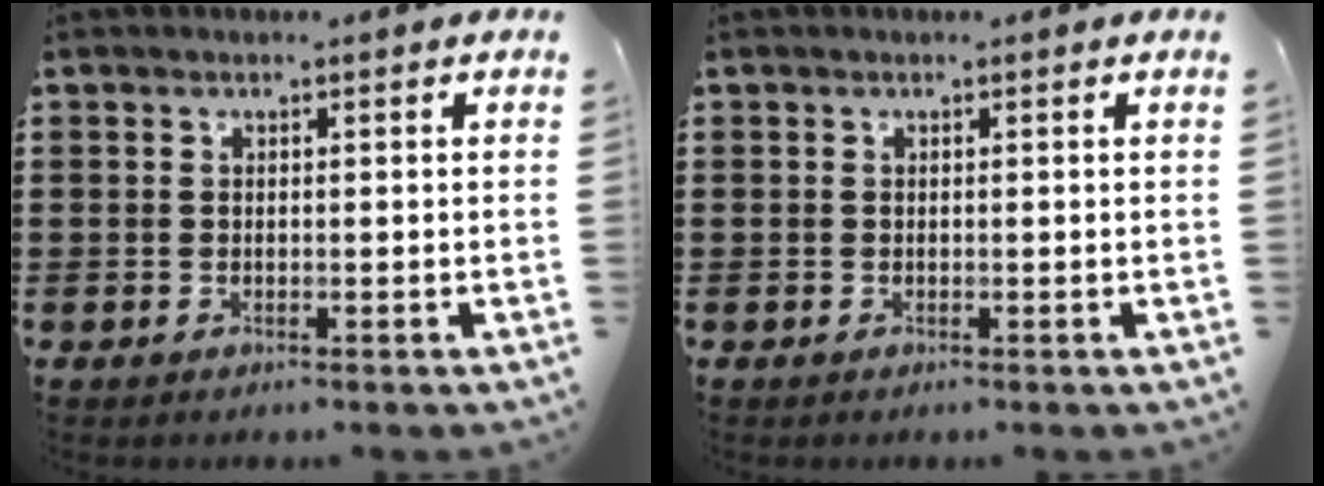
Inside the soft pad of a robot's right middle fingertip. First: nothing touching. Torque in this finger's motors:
{"motor_torque": [0.27, 0.07, 0.04, 0.00]}